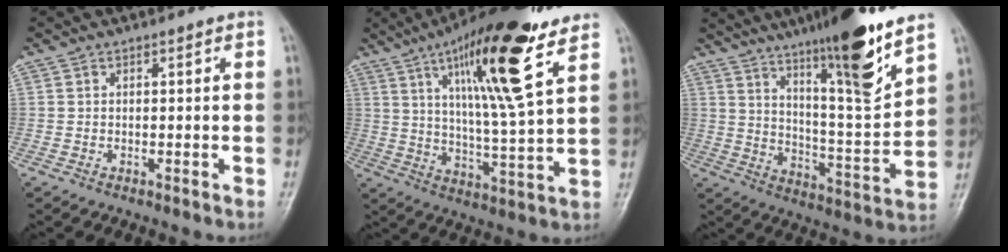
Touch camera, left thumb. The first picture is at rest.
{"total": 19.6, "force": [10.3, 3.4, 16.3], "torque": [-0.254, -0.045, 0.169]}
{"total": 19.2, "force": [12.7, 2.2, 14.2], "torque": [-0.202, -0.073, 0.208]}